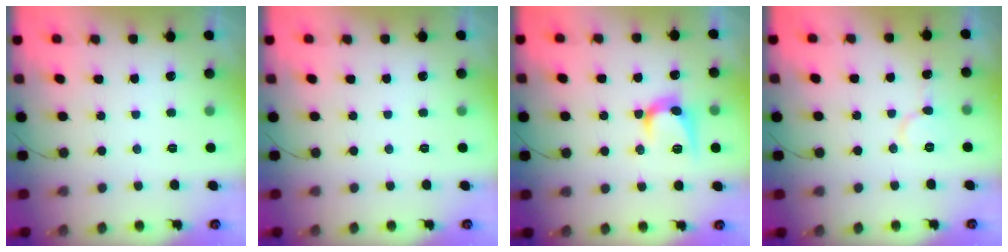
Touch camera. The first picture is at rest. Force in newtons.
{"total": 0.0}
{"total": 10.3, "press": 10.2, "slide": 0.7}
{"total": 5.8, "press": 5.7, "slide": 0.6}